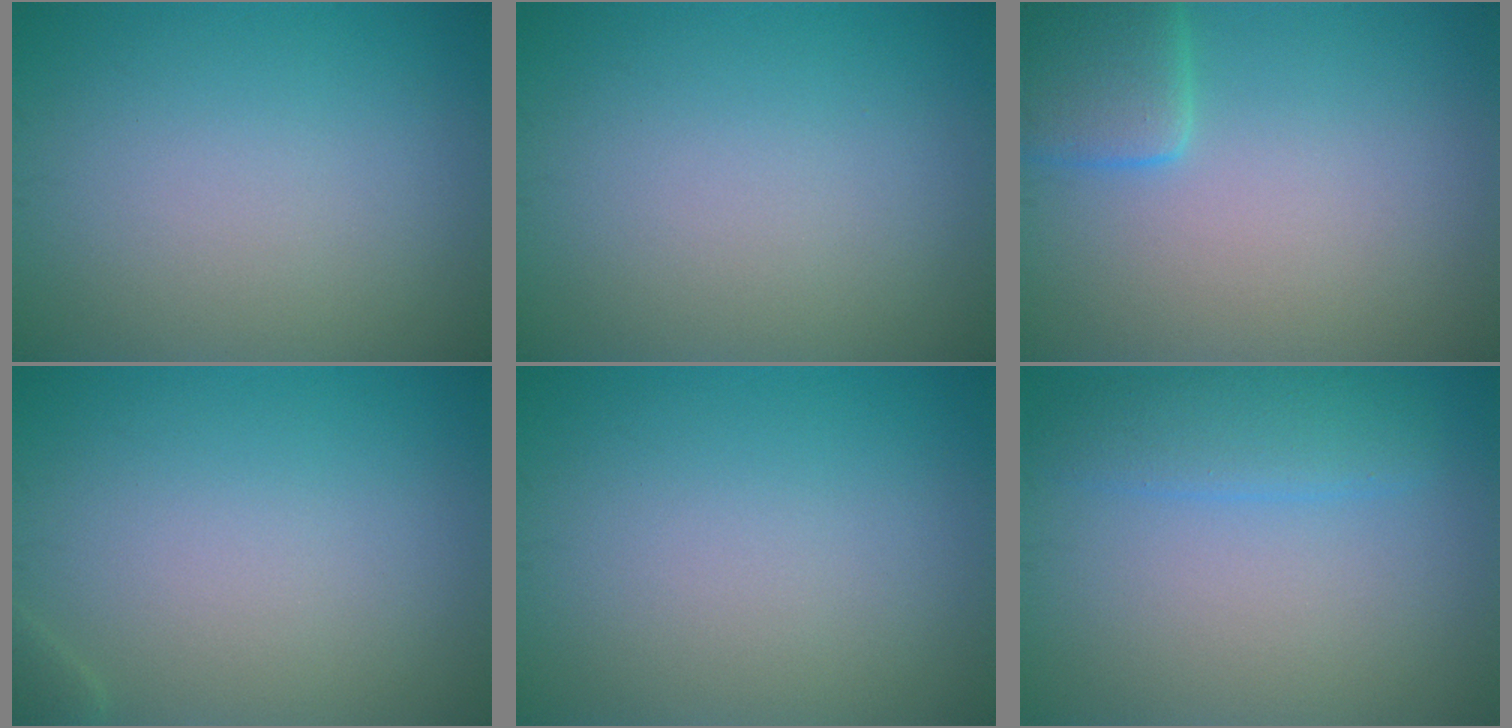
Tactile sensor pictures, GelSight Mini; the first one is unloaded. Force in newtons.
{"total": 0.0}
{"total": 3.4, "press": 3.4, "slide": 0.3}
{"total": 0.7, "press": 0.7, "slide": 0.0}
{"total": 0.0}
{"total": 2.8, "press": 2.8, "slide": 0.3}